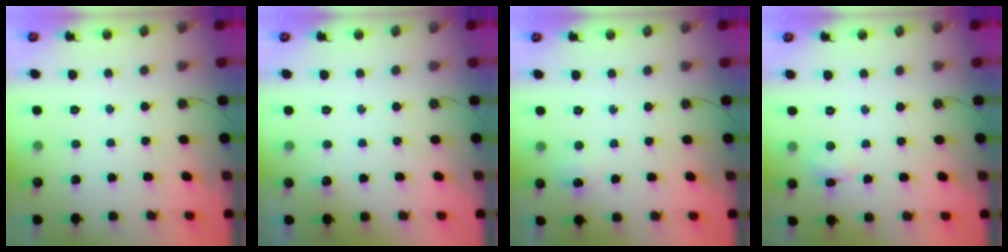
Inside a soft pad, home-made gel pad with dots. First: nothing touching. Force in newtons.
{"total": 3.7, "press": 3.5, "slide": 1.0}
{"total": 3.8, "press": 3.8, "slide": 0.7}
{"total": 2.7, "press": 2.6, "slide": 0.7}